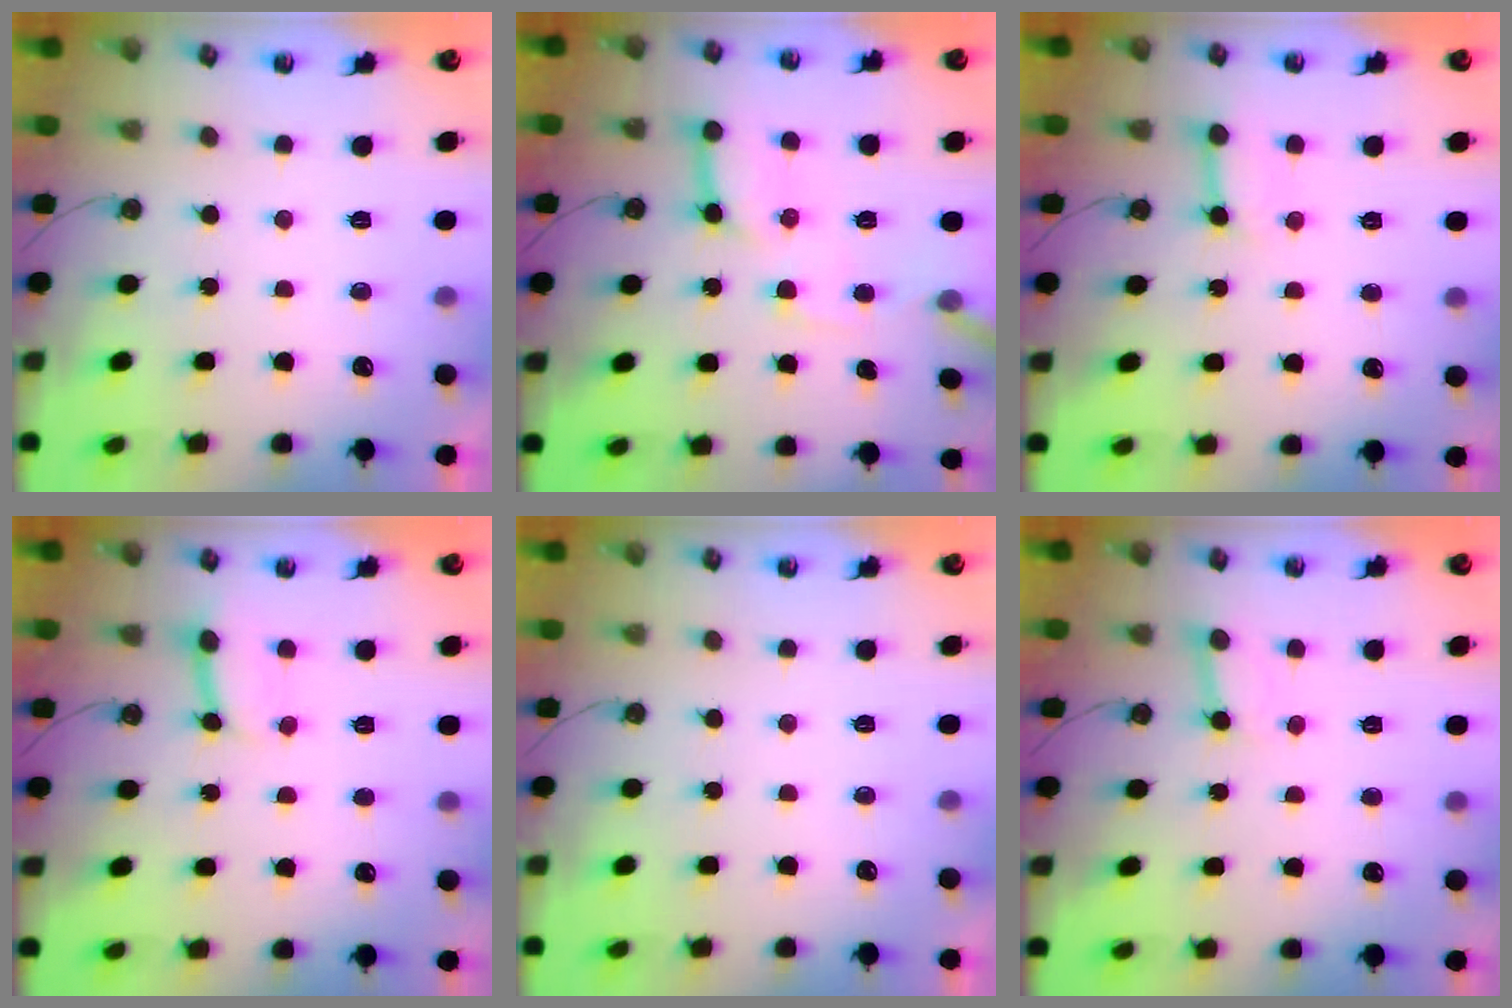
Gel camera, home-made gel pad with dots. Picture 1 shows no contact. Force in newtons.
{"total": 13.4, "press": 13.3, "slide": 1.5}
{"total": 6.8, "press": 6.8, "slide": 0.8}
{"total": 5.6, "press": 5.6, "slide": 0.4}
{"total": 0.0}
{"total": 3.0, "press": 3.0, "slide": 0.3}